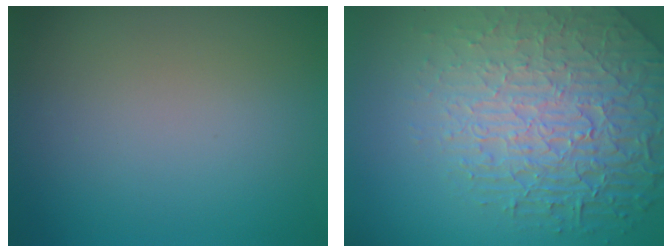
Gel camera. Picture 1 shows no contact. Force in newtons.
{"total": 7.3, "press": 5.7, "slide": 4.6}